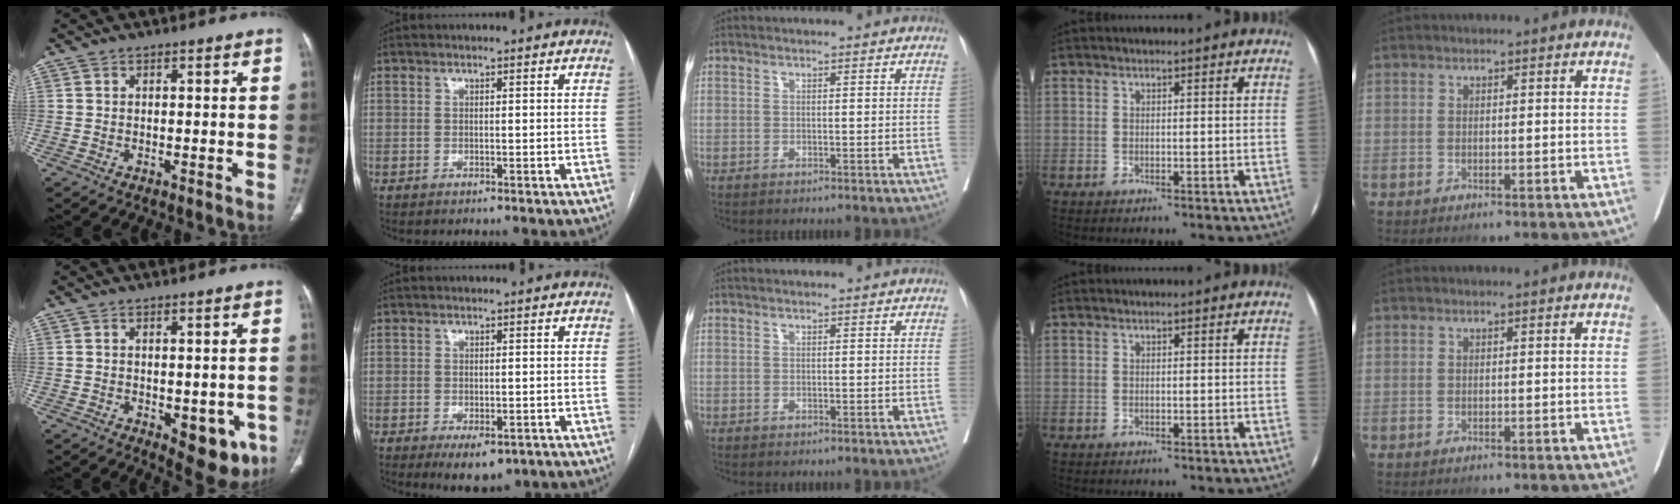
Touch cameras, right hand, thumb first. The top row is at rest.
{"thumb": {"total": 9.3, "force": [-2.9, 4.7, 7.5], "torque": [-0.063, -0.007, -0.025]}, "index": {"total": 5.1, "force": [-2.8, 2.5, 3.4], "torque": [-0.045, -0.003, -0.033]}}